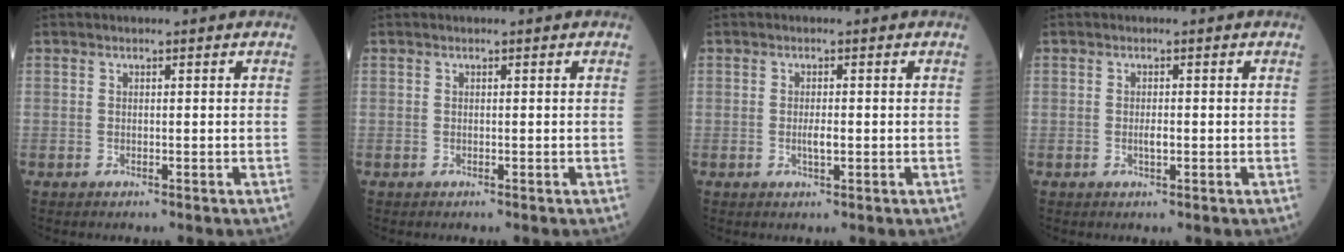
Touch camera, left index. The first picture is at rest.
{"total": 0.0}
{"total": 1.8, "force": [-0.4, 0.5, 1.6], "torque": [-0.032, -0.004, -0.007]}
{"total": 1.3, "force": [-0.4, 0.4, 1.2], "torque": [-0.024, -0.004, -0.006]}